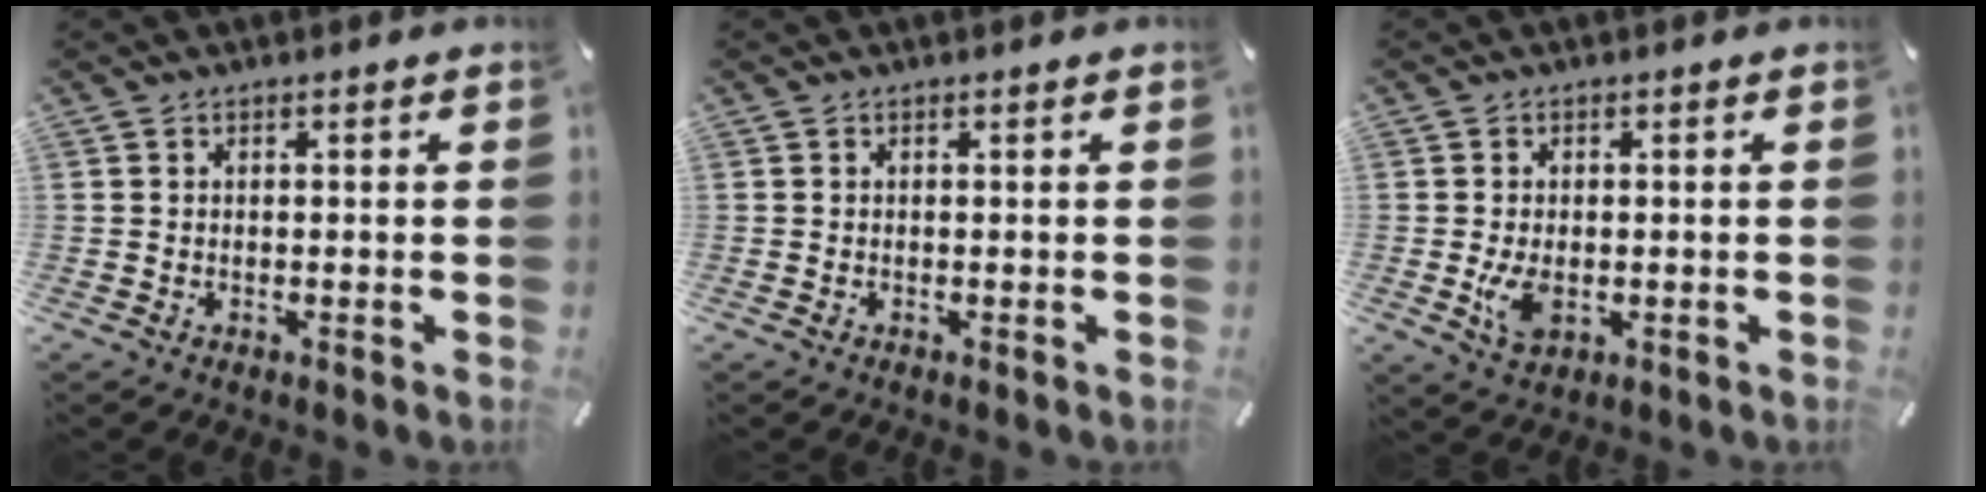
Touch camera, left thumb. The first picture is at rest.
{"total": 0.0}
{"total": 5.2, "force": [-0.7, 3.3, 4.0], "torque": [-0.095, -0.012, -0.018]}